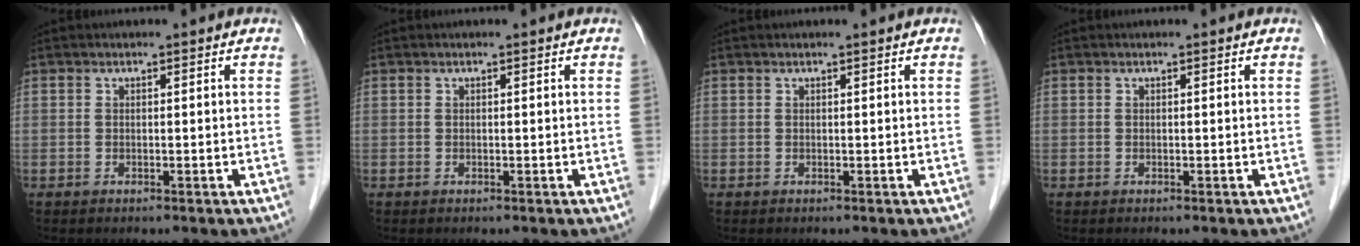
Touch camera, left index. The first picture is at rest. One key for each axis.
{"total": 0.0}
{"total": 0.0}
{"total": 0.0}